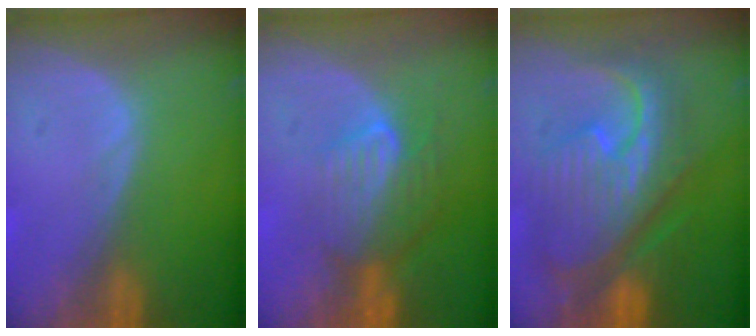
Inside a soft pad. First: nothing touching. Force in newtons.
{"total": 7.9, "press": 7.3, "slide": 3.1}
{"total": 12.2, "press": 12.1, "slide": 1.2}